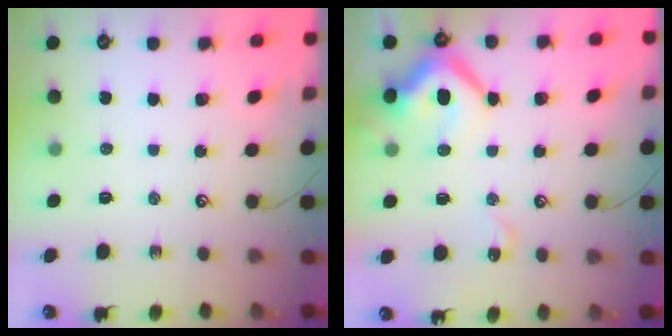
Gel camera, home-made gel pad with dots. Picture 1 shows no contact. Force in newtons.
{"total": 12.4, "press": 12.3, "slide": 1.4}